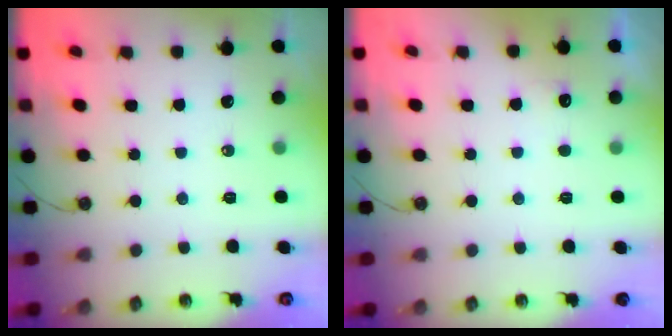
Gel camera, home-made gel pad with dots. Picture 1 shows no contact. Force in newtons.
{"total": 4.4, "press": 4.2, "slide": 1.1}